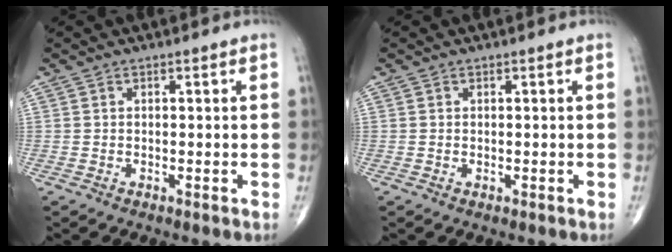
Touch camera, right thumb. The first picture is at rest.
{"total": 0.0}